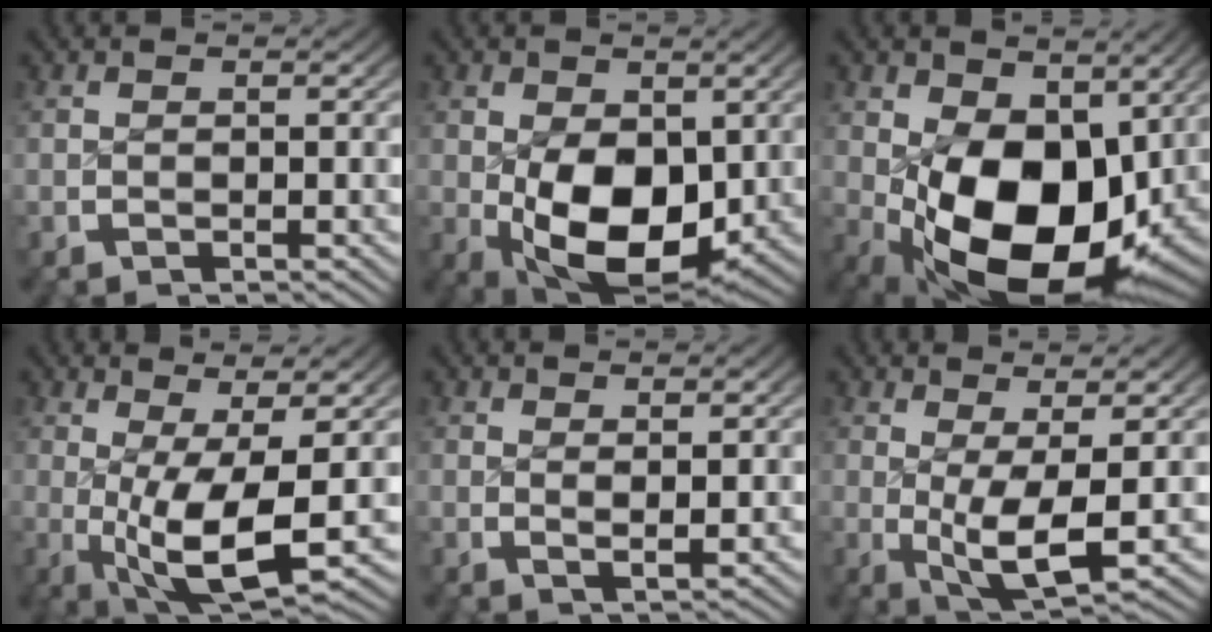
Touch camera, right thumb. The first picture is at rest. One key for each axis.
{"total": 11.7, "fx": -1.7, "fy": 7.6, "fz": 8.8, "tx": -0.170, "ty": -0.070, "tz": 0.008}
{"total": 16.2, "fx": -2.0, "fy": 10.2, "fz": 12.4, "tx": -0.232, "ty": -0.082, "tz": 0.009}
{"total": 9.6, "fx": -0.8, "fy": 4.3, "fz": 8.6, "tx": -0.166, "ty": -0.044, "tz": 0.012}
{"total": 1.4, "fx": 0.9, "fy": 0.2, "fz": 1.1, "tx": -0.017, "ty": -0.005, "tz": 0.021}
{"total": 7.2, "fx": -0.4, "fy": 3.5, "fz": 6.3, "tx": -0.121, "ty": -0.033, "tz": 0.010}